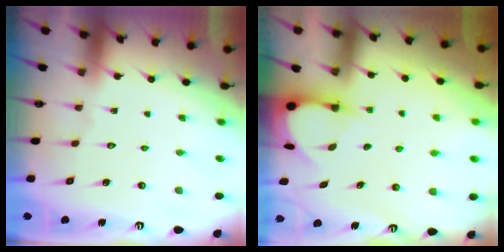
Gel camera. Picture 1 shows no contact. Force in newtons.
{"total": 3.6, "press": 3.5, "slide": 0.6}